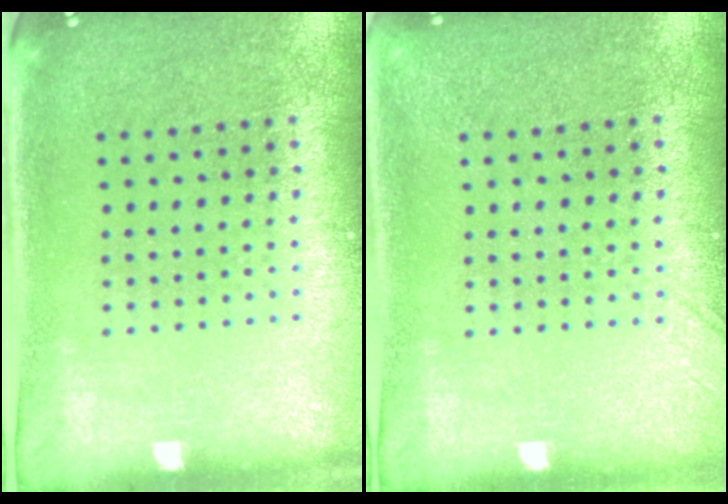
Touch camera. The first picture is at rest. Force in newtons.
{"total": 1.4, "press": 1.3, "slide": 0.3}